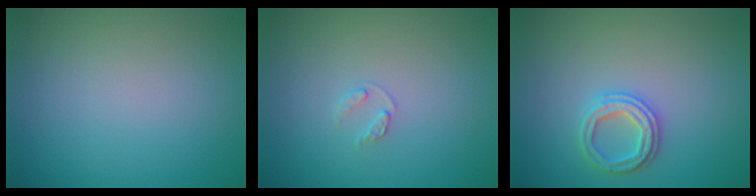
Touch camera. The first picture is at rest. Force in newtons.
{"total": 0.8, "press": 0.5, "slide": 0.6}
{"total": 2.4, "press": 2.4, "slide": 0.4}